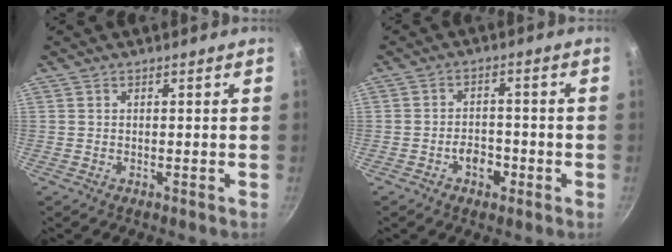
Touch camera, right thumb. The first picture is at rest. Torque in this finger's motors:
{"motor_torque": [0.49, 0.74, 0.34, -0.12, 0.18]}